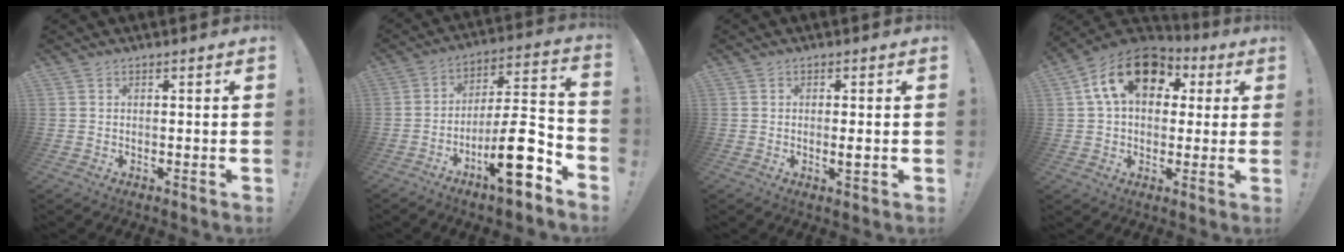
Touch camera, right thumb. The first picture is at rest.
{"total": 17.2, "force": [-8.6, 4.6, 14.2], "torque": [-0.216, 0.056, -0.131]}
{"total": 2.2, "force": [-0.2, 0.2, 2.1], "torque": [-0.026, -0.005, -0.007]}
{"total": 17.3, "force": [6.5, 11.4, 11.2], "torque": [-0.186, -0.007, 0.116]}